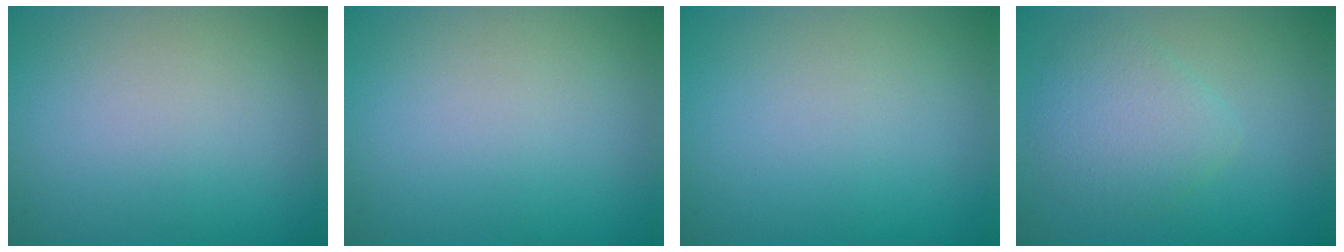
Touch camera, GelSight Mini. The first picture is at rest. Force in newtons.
{"total": 0.0}
{"total": 0.0}
{"total": 3.4, "press": 3.4, "slide": 0.1}